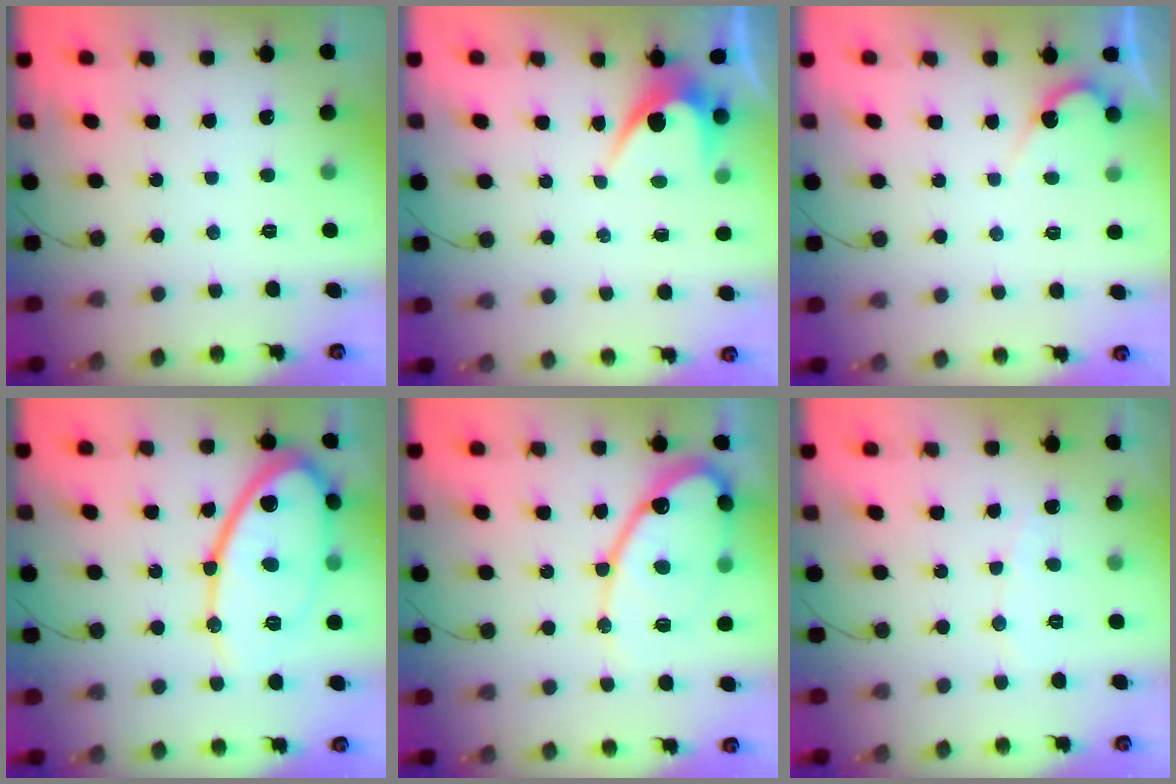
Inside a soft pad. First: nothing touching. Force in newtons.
{"total": 4.3, "press": 4.3, "slide": 0.2}
{"total": 3.6, "press": 3.6, "slide": 0.2}
{"total": 19.5, "press": 19.5, "slide": 1.5}
{"total": 16.4, "press": 16.3, "slide": 1.3}
{"total": 3.3, "press": 3.3, "slide": 0.3}